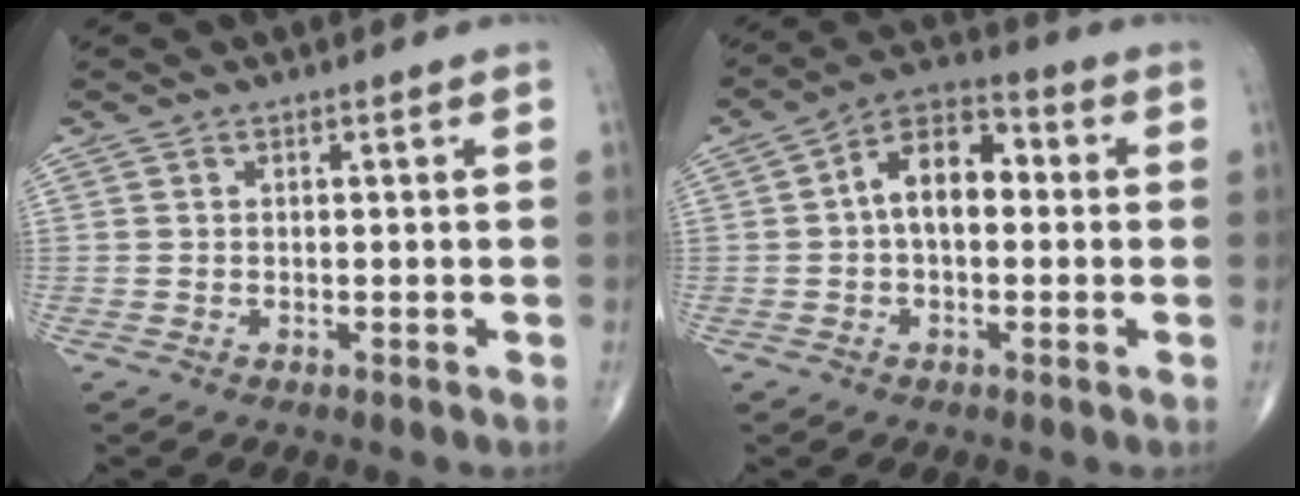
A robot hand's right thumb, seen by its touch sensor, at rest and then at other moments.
{"total": 10.0, "force": [0.6, 6.0, 8.0], "torque": [-0.117, 0.034, -0.002]}